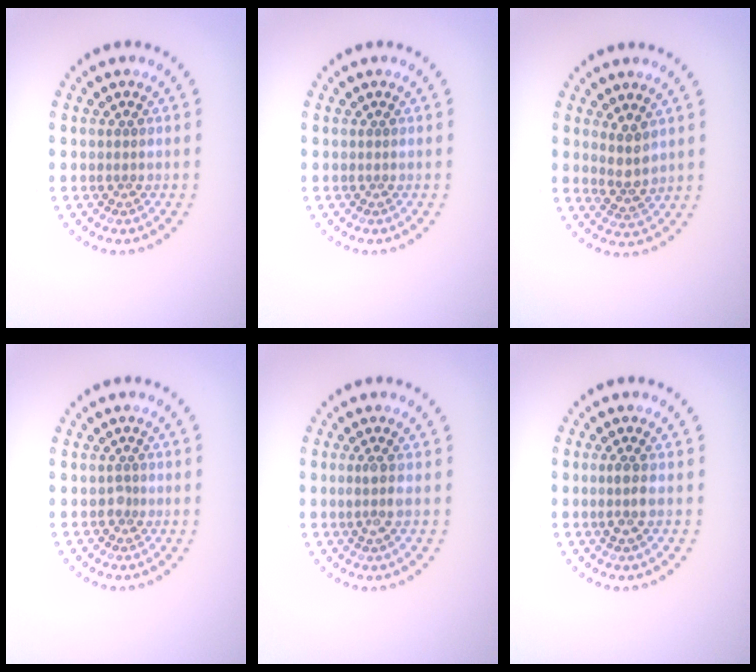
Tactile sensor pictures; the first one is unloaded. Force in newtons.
{"total": 0.0}
{"total": 2.3, "press": 2.0, "slide": 1.2}
{"total": 0.8, "press": 0.5, "slide": 0.6}
{"total": 1.3, "press": 1.1, "slide": 0.8}
{"total": 1.5, "press": 1.3, "slide": 0.8}